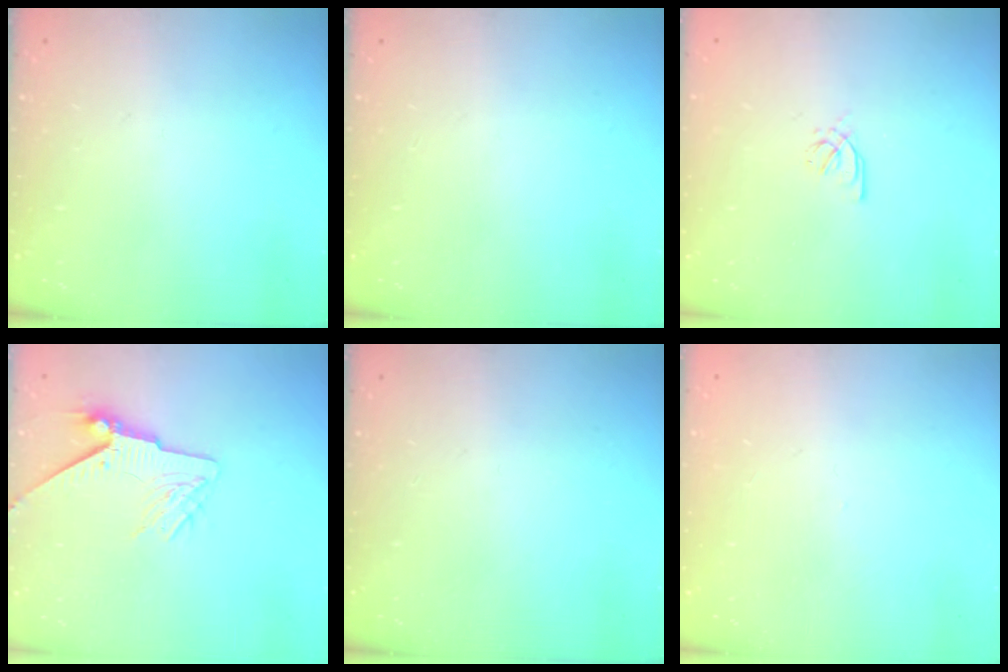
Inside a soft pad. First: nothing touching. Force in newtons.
{"total": 0.0}
{"total": 1.7, "press": 1.6, "slide": 0.5}
{"total": 7.3, "press": 7.2, "slide": 1.1}
{"total": 0.0}
{"total": 0.0}